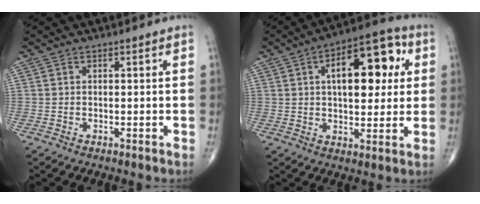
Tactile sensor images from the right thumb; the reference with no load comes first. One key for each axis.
{"total": 16.4, "fx": 4.1, "fy": 8.1, "fz": 13.6, "tx": -0.158, "ty": 0.013, "tz": 0.054}